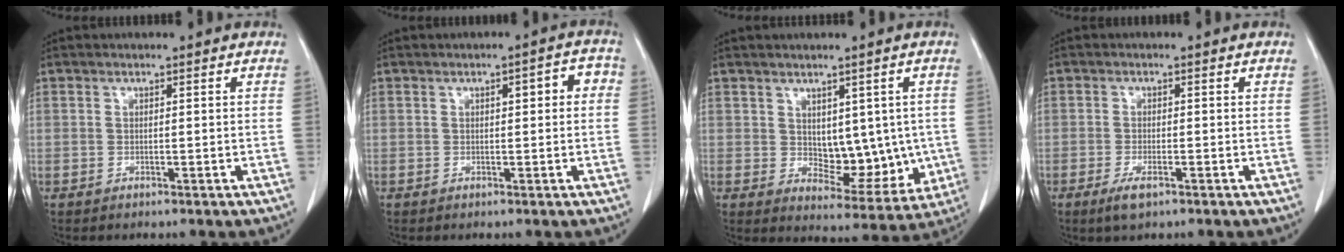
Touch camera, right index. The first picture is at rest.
{"total": 3.5, "force": [0.5, 1.2, 3.2], "torque": [-0.040, 0.020, 0.003]}
{"total": 9.0, "force": [0.4, 5.4, 7.1], "torque": [-0.076, 0.000, 0.026]}
{"total": 2.8, "force": [-1.6, 0.8, 2.2], "torque": [-0.043, -0.003, -0.026]}